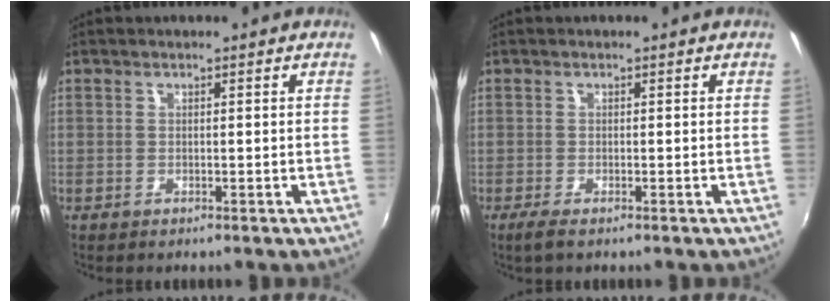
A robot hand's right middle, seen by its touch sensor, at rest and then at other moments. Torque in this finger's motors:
{"motor_torque": [0.44, -0.25, 0.03, 0.01]}